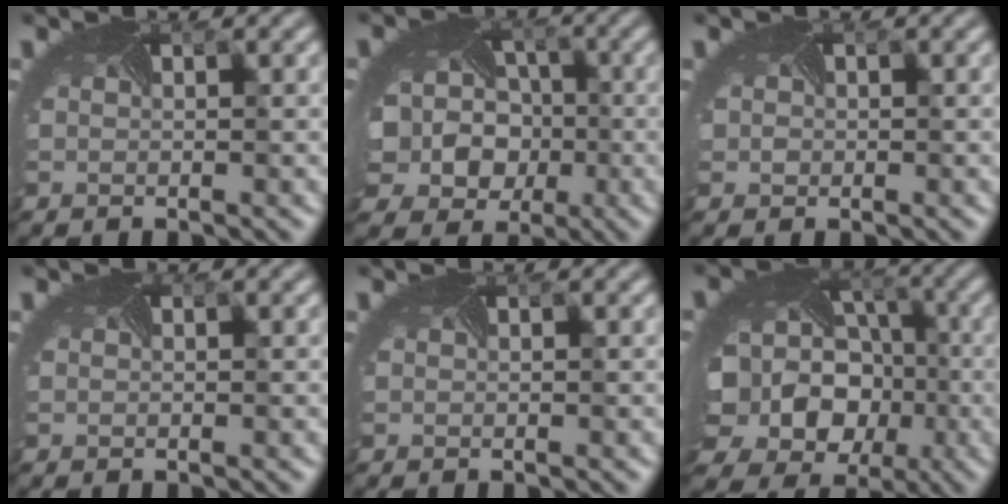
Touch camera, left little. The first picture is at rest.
{"total": 7.9, "force": [-2.3, 7.2, 2.2], "torque": [-0.062, -0.024, -0.034]}
{"total": 0.0}
{"total": 0.0}
{"total": 0.0}
{"total": 12.1, "force": [-2.9, 10.7, 4.9], "torque": [-0.133, -0.036, -0.039]}